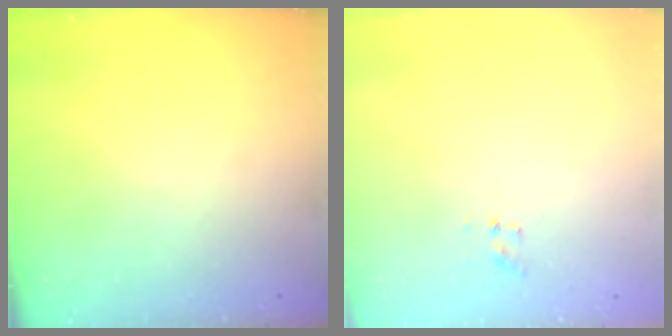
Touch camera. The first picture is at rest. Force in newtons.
{"total": 1.0, "press": 0.9, "slide": 0.4}